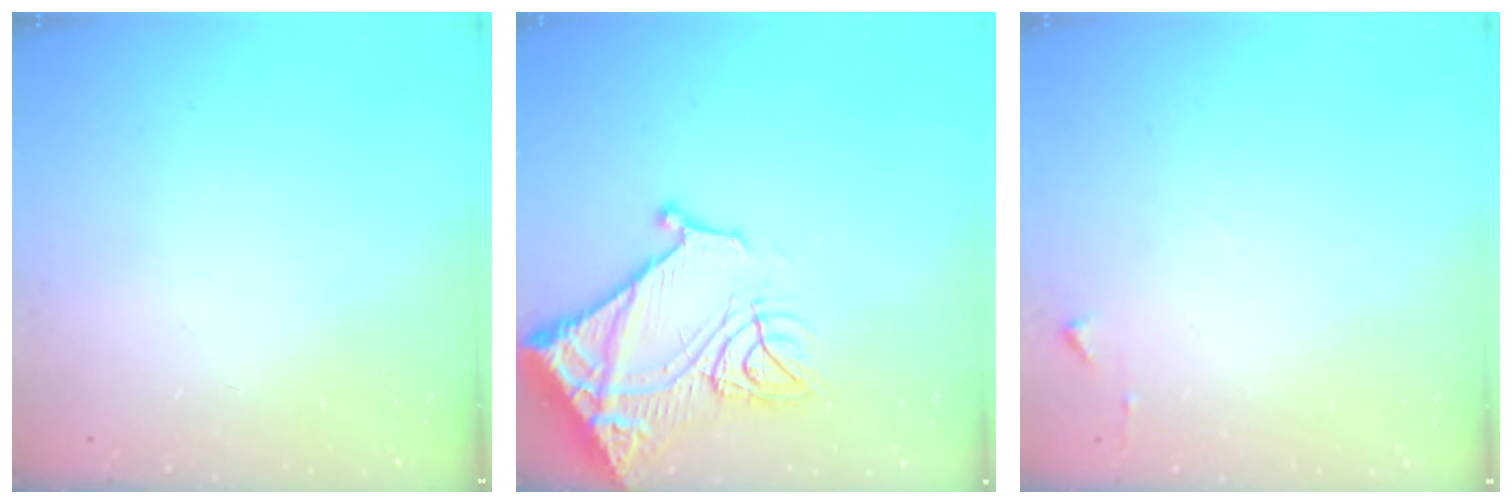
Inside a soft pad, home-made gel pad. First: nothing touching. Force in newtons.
{"total": 22.0, "press": 21.8, "slide": 2.5}
{"total": 5.1, "press": 5.1, "slide": 0.6}